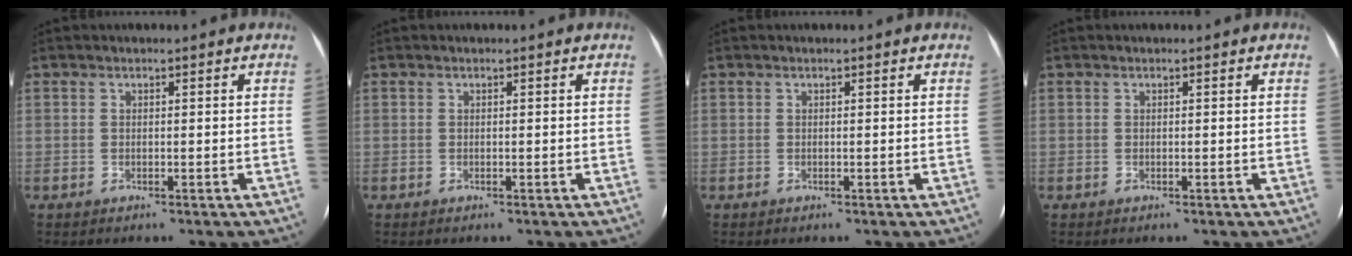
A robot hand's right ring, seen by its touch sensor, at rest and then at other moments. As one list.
[{"total": 0.0}, {"total": 0.0}, {"total": 0.0}]